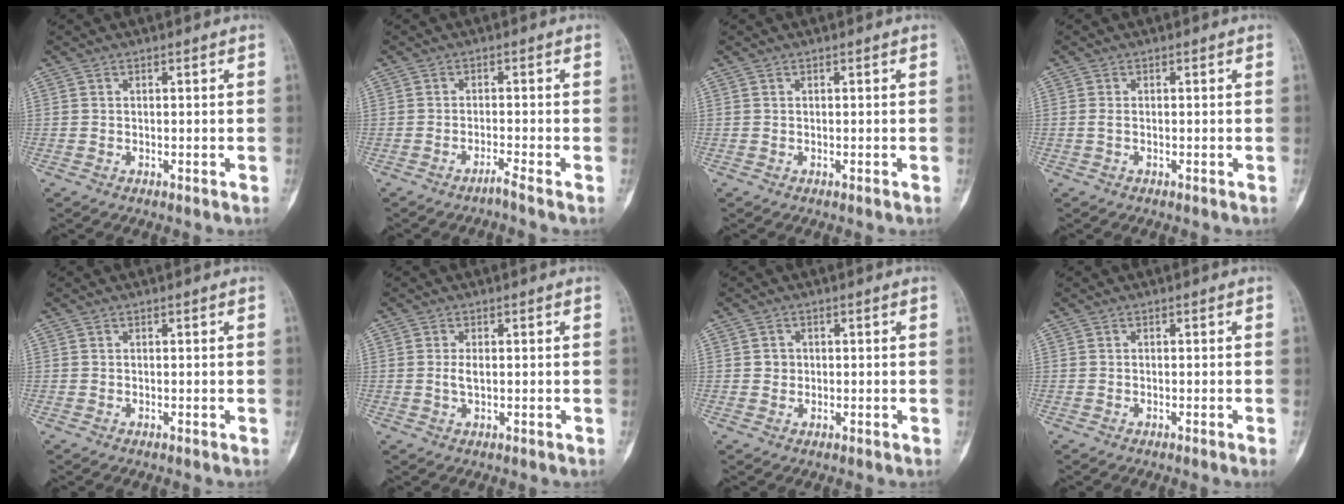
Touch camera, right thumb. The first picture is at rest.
{"total": 1.4, "force": [-1.2, -0.6, 0.5], "torque": [-0.015, 0.010, -0.022]}
{"total": 0.0}
{"total": 0.8, "force": [-0.1, 0.4, 0.7], "torque": [-0.017, 0.000, -0.003]}
{"total": 0.0}
{"total": 1.8, "force": [0.1, 0.8, 1.6], "torque": [-0.032, -0.001, 0.001]}
{"total": 1.7, "force": [0.2, 1.6, 0.5], "torque": [-0.001, 0.003, 0.003]}
{"total": 0.8, "force": [-0.5, -0.3, 0.6], "torque": [-0.010, 0.005, -0.008]}